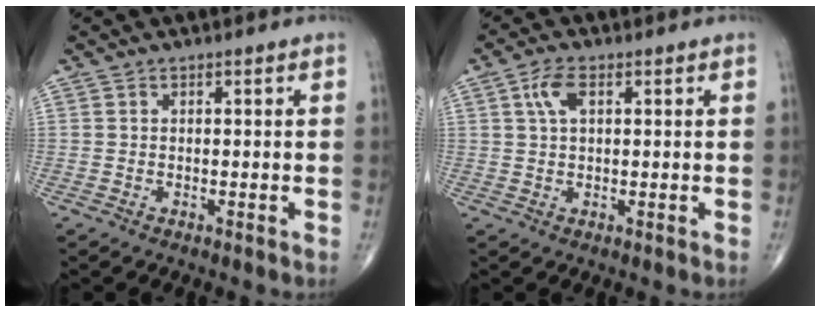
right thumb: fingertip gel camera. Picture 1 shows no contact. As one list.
[{"total": 4.2, "force": [1.4, 2.1, 3.4], "torque": [-0.072, 0.008, 0.026]}]